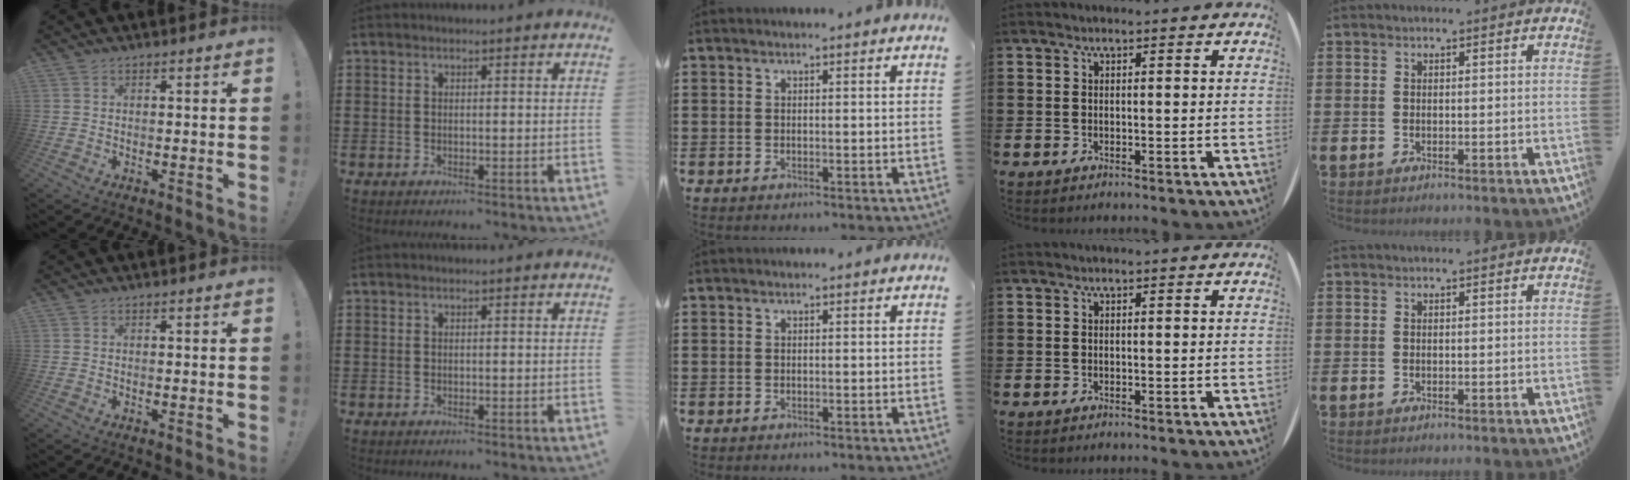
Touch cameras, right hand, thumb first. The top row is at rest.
{}